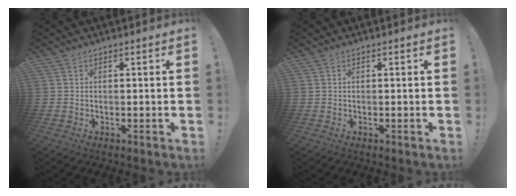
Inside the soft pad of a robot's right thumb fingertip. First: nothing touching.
{"total": 0.0}